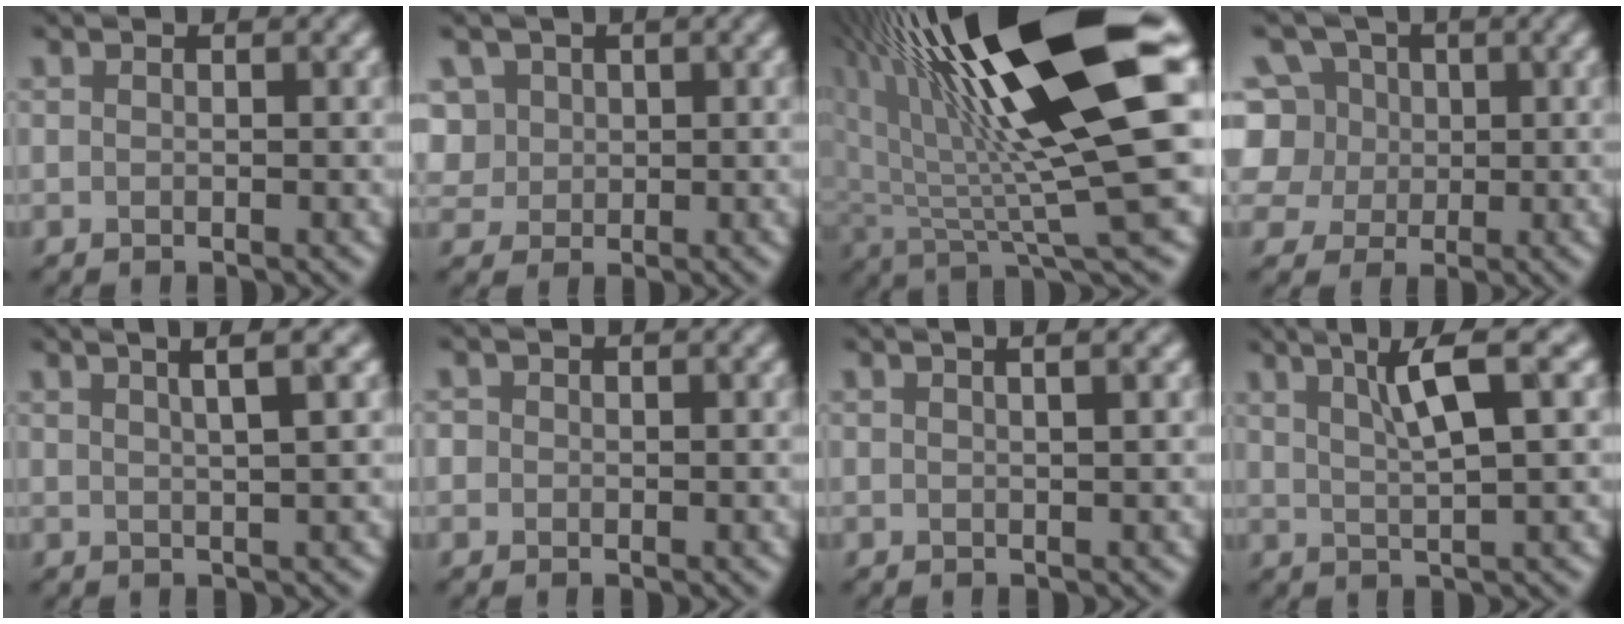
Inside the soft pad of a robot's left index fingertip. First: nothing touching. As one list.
[{"total": 4.2, "force": [1.5, 3.4, 1.9], "torque": [-0.055, 0.015, 0.025]}, {"total": 17.5, "force": [5.6, 3.9, 16.0], "torque": [-0.272, 0.000, 0.093]}, {"total": 9.9, "force": [3.9, 7.8, 4.6], "torque": [-0.101, 0.035, 0.043]}, {"total": 4.8, "force": [2.6, 1.3, 3.8], "torque": [-0.034, 0.026, 0.009]}, {"total": 0.7, "force": [-0.1, 0.7, 0.2], "torque": [-0.003, 0.002, -0.006]}, {"total": 4.1, "force": [2.2, 1.8, 3.0], "torque": [-0.008, 0.032, -0.009]}, {"total": 5.8, "force": [2.4, 0.9, 5.2], "torque": [-0.087, 0.010, 0.040]}]